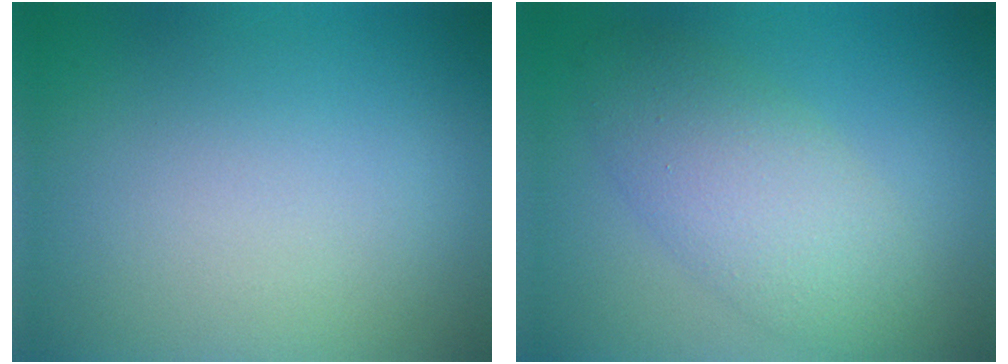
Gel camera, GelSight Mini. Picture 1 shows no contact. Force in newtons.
{"total": 5.5, "press": 5.5, "slide": 0.3}